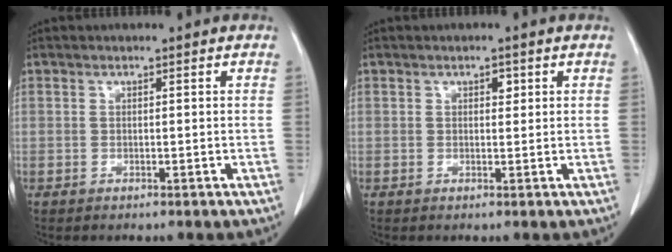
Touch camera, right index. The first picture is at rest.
{"total": 1.2, "force": [0.5, 0.6, 0.8], "torque": [-0.012, 0.000, 0.008]}